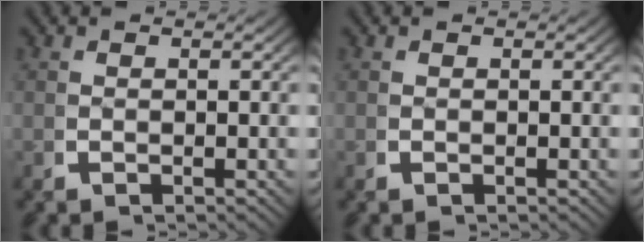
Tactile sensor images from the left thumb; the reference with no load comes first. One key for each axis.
{"total": 0.0}